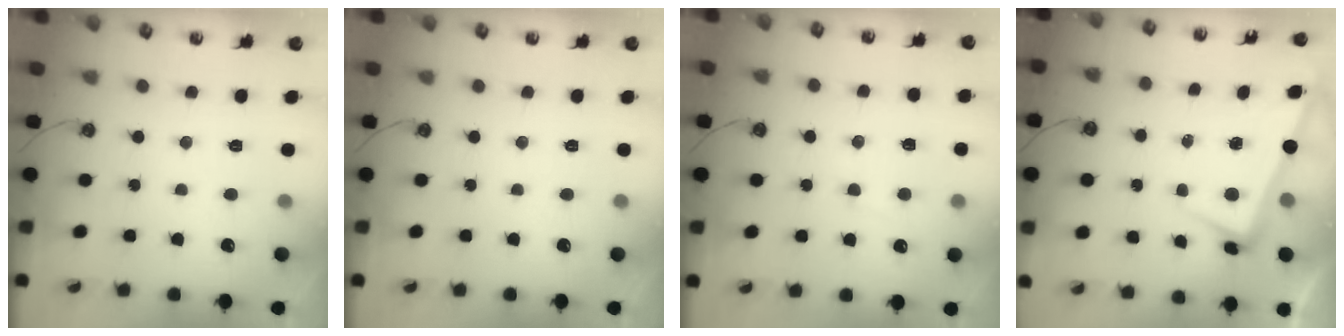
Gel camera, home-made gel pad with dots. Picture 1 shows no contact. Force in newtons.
{"total": 0.0}
{"total": 1.3, "press": 1.0, "slide": 0.9}
{"total": 3.3, "press": 3.1, "slide": 1.1}